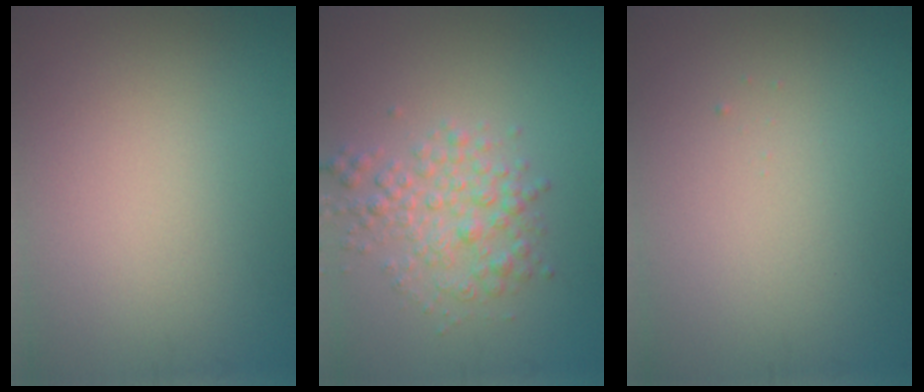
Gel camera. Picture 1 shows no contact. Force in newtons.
{"total": 3.3, "press": 3.3, "slide": 0.1}
{"total": 0.0}